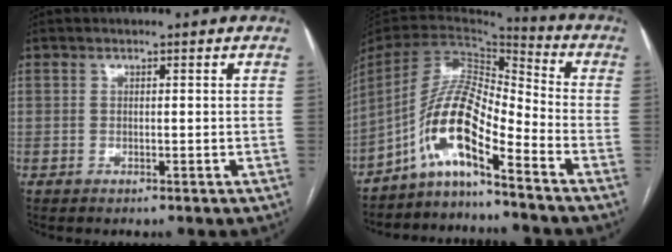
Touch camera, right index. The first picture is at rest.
{"total": 10.7, "force": [-6.7, 1.5, 8.1], "torque": [-0.161, 0.022, -0.125]}